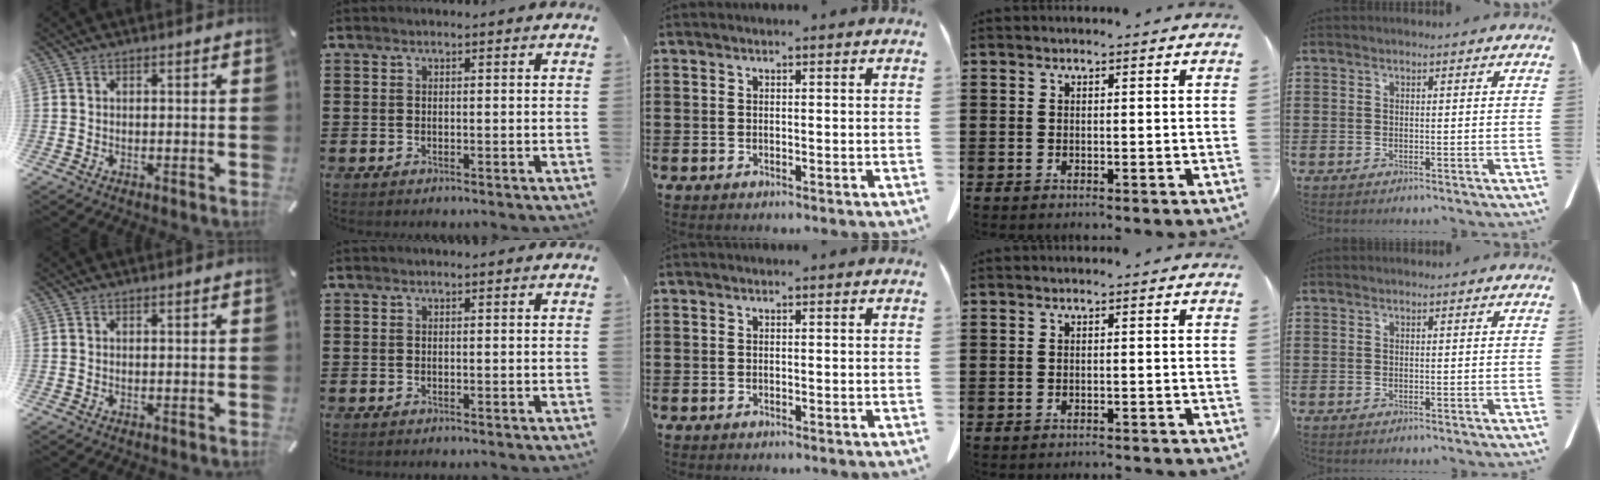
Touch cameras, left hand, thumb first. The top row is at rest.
{"ring": {"total": 0.9, "force": [-0.9, 0.0, 0.1], "torque": [-0.005, 0.000, -0.018]}}